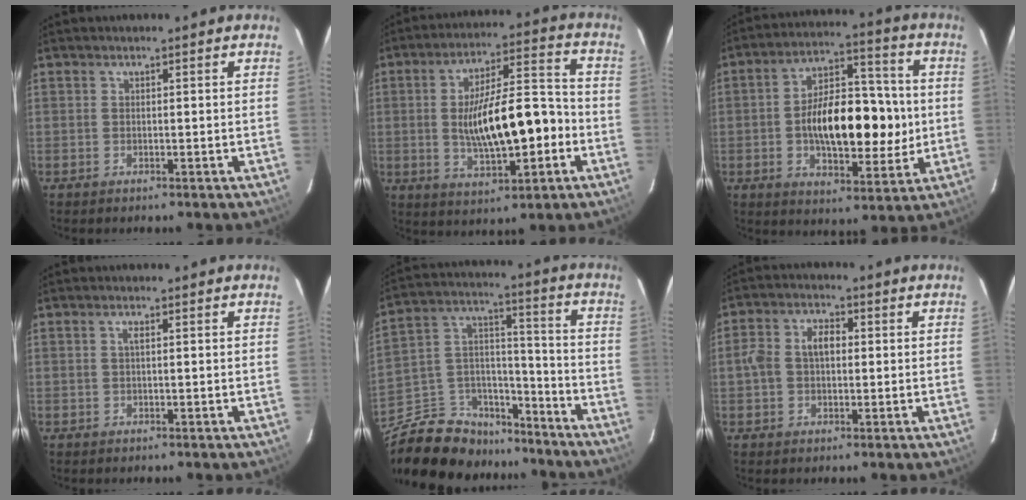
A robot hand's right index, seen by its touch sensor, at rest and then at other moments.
{"total": 15.8, "force": [-2.8, 5.2, 14.6], "torque": [-0.250, 0.009, -0.032]}
{"total": 17.4, "force": [-1.1, 8.8, 15.0], "torque": [-0.252, 0.019, -0.015]}
{"total": 0.9, "force": [0.2, 0.0, 0.9], "torque": [-0.017, 0.004, 0.001]}
{"total": 20.9, "force": [-15.4, 11.5, 8.2], "torque": [-0.194, 0.058, -0.237]}
{"total": 5.8, "force": [0.1, 4.1, 4.1], "torque": [-0.080, 0.021, 0.002]}